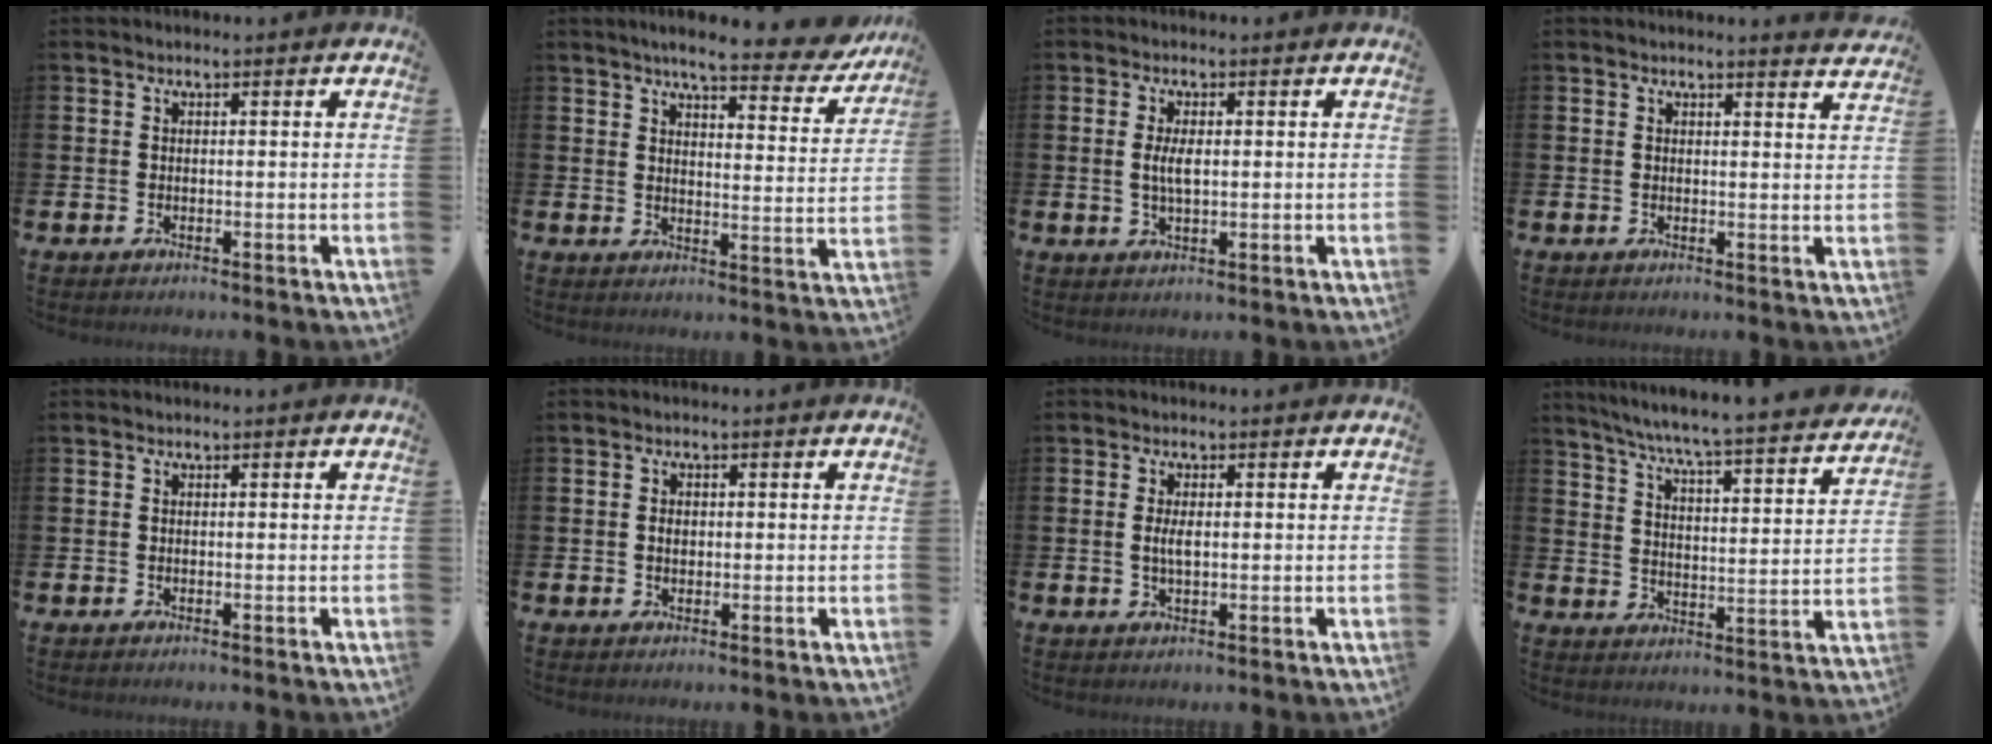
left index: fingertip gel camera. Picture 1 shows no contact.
{"total": 6.3, "force": [5.6, 1.1, 2.7], "torque": [-0.054, -0.035, 0.090]}
{"total": 3.2, "force": [0.4, 1.3, 2.9], "torque": [-0.048, 0.002, 0.002]}
{"total": 1.9, "force": [1.9, -0.2, 0.1], "torque": [0.010, -0.016, 0.031]}
{"total": 0.0}
{"total": 1.2, "force": [0.1, 1.0, 0.8], "torque": [-0.006, 0.005, -0.003]}
{"total": 2.5, "force": [0.2, 1.0, 2.3], "torque": [-0.044, 0.003, 0.000]}
{"total": 6.8, "force": [6.2, -0.2, 2.6], "torque": [-0.076, -0.056, 0.102]}